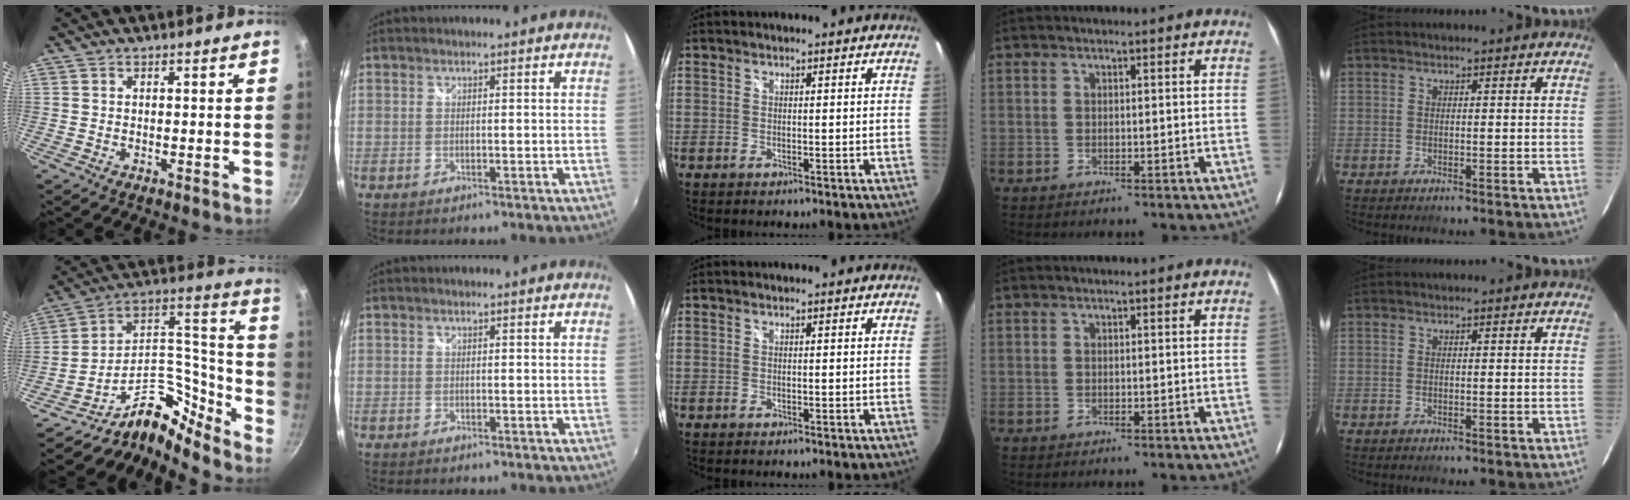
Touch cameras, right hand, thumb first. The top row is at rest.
{"thumb": {"total": 14.7, "force": [-13.0, 5.0, 4.4], "torque": [-0.011, 0.143, -0.241]}, "index": {"total": 0.8, "force": [-0.7, 0.3, 0.2], "torque": [-0.007, -0.002, -0.014]}}